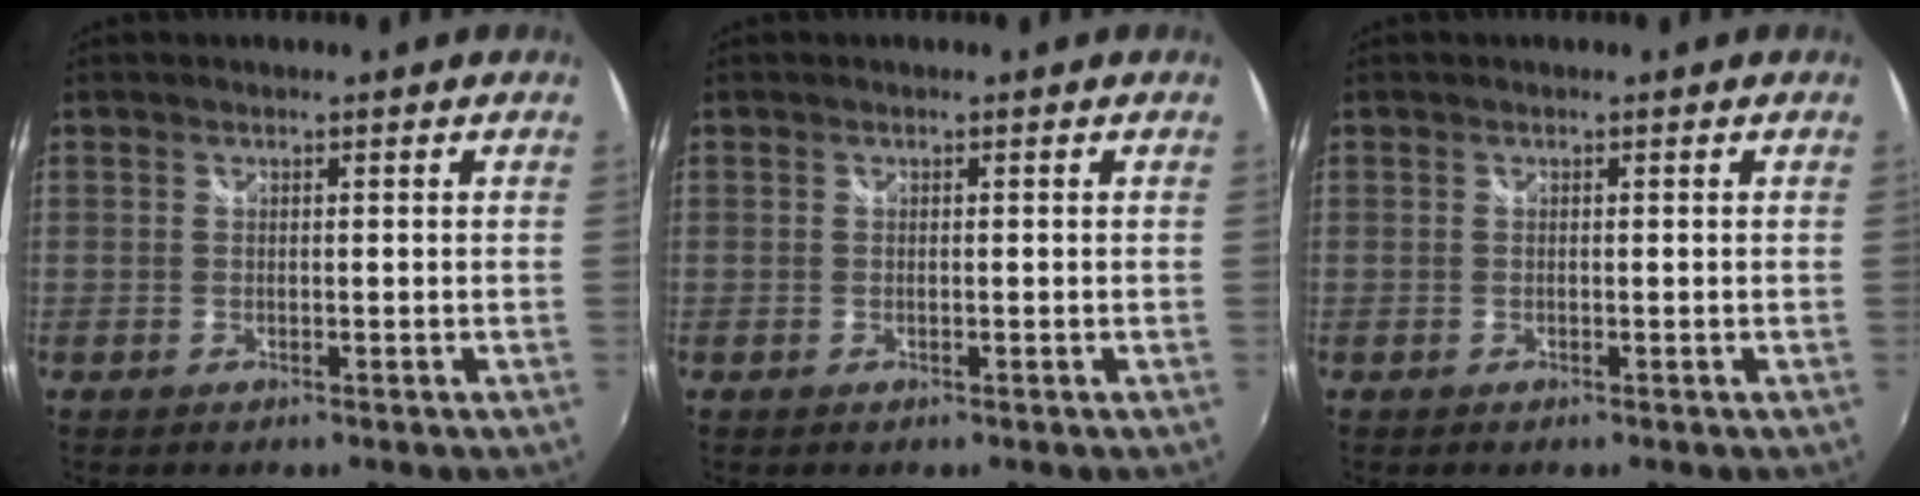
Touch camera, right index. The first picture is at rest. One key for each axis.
{"total": 0.0}
{"total": 0.0}